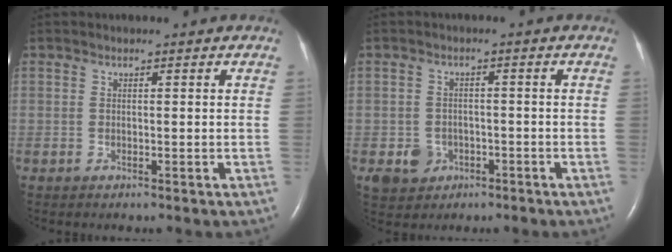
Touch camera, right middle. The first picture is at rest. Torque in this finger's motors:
{"motor_torque": [0.33, -0.26, -0.03, 0.00]}